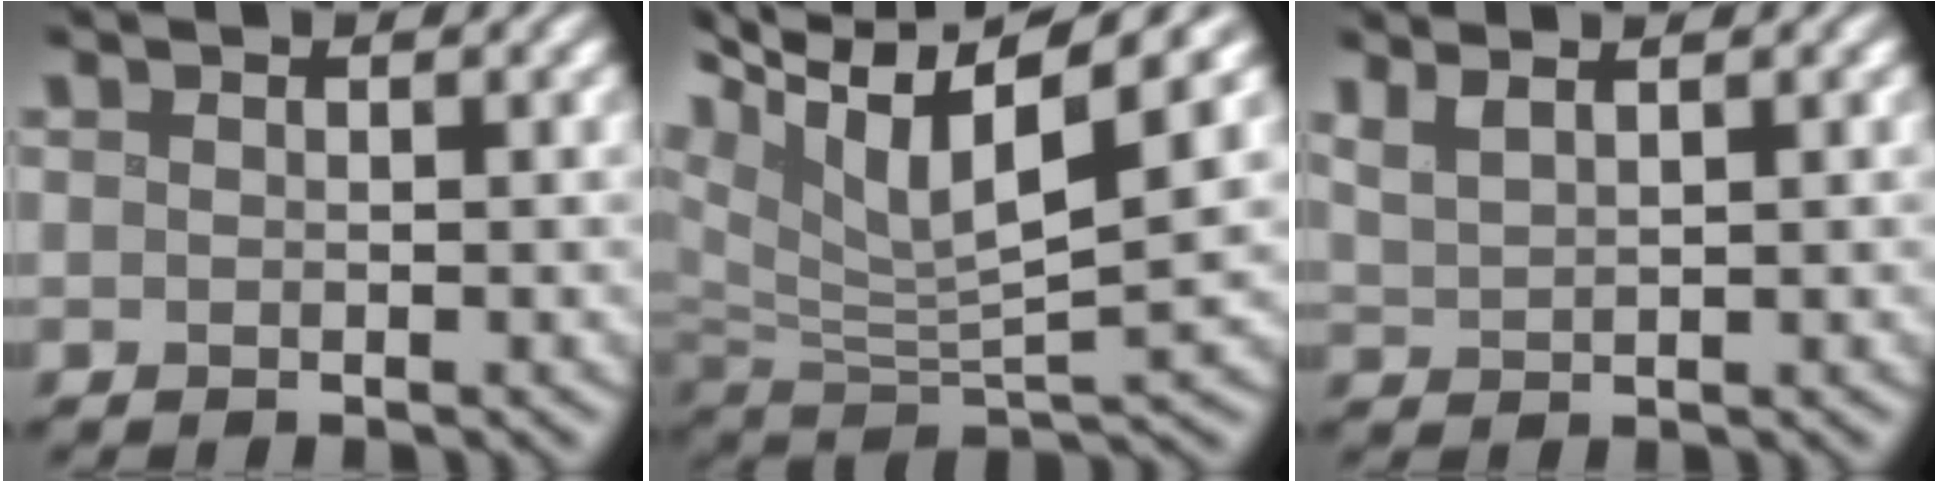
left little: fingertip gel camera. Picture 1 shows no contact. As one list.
[{"total": 11.2, "force": [6.5, 2.9, 8.6], "torque": [-0.170, 0.016, 0.119]}, {"total": 2.8, "force": [2.0, 1.0, 1.7], "torque": [-0.018, 0.011, 0.023]}]